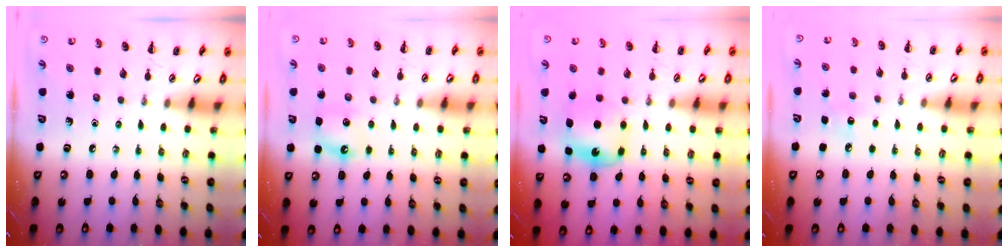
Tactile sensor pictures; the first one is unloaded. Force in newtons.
{"total": 4.5, "press": 4.3, "slide": 1.5}
{"total": 6.4, "press": 6.3, "slide": 0.9}
{"total": 5.7, "press": 5.5, "slide": 1.5}